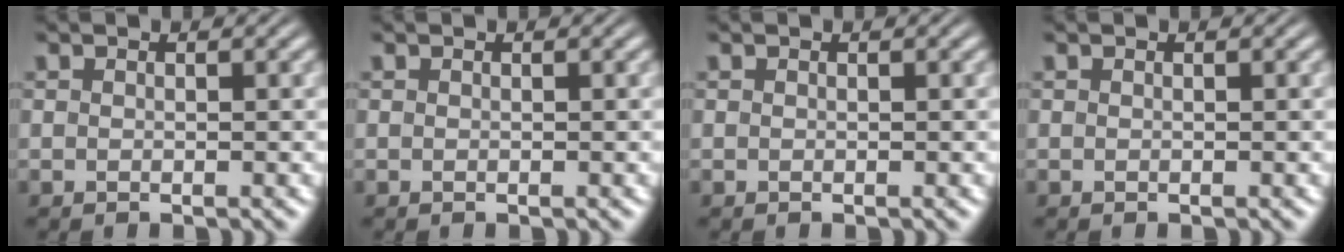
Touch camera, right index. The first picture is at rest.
{"total": 0.0}
{"total": 0.0}
{"total": 0.0}